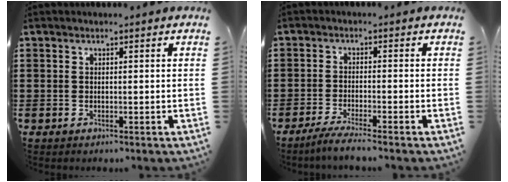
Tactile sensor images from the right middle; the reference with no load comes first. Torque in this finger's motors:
{"motor_torque": [2.14, 0.00, 0.20, 0.06]}